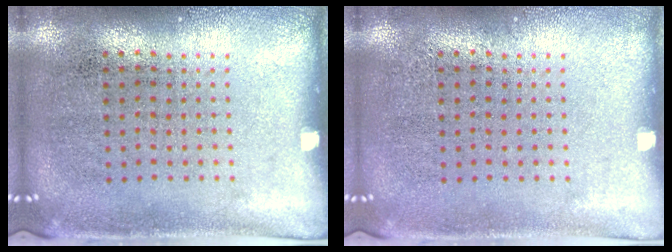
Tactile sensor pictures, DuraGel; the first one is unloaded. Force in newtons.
{"total": 0.0}